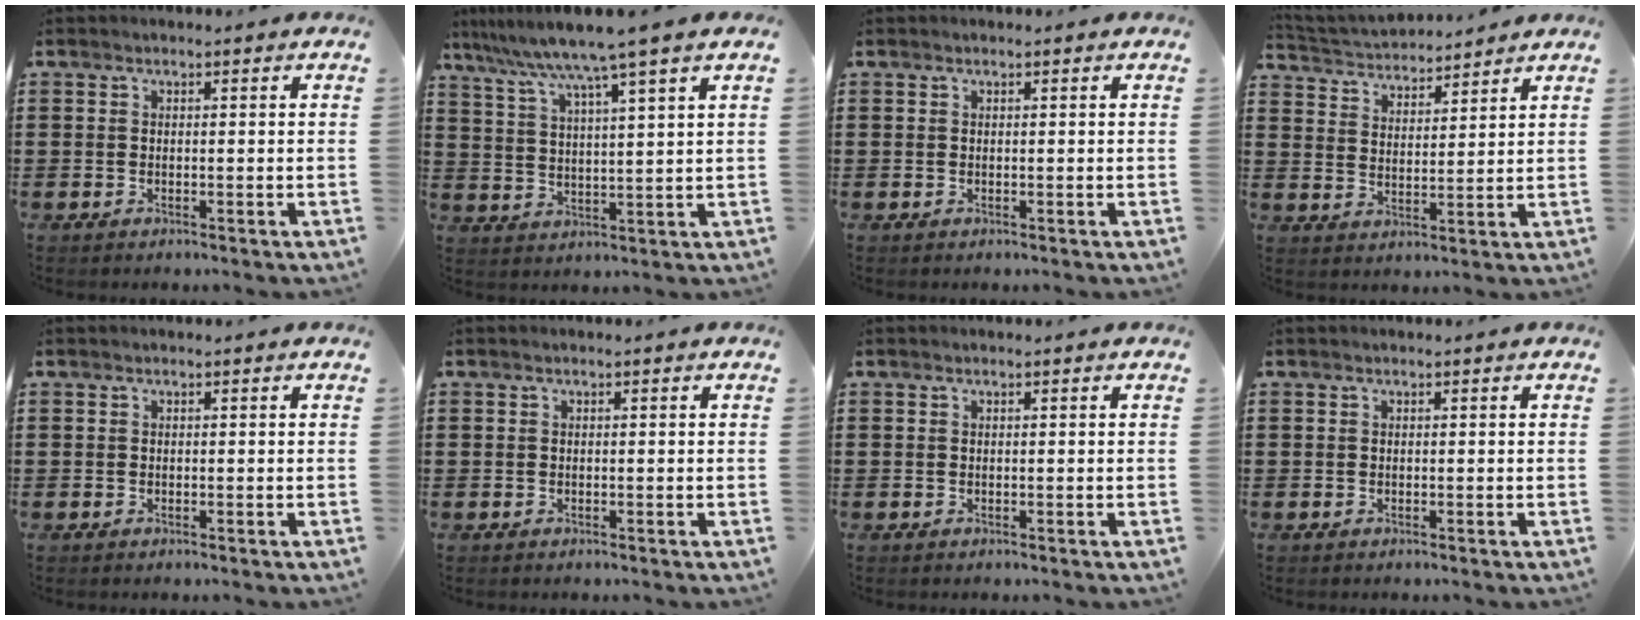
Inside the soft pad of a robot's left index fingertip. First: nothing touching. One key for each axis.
{"total": 6.8, "fx": 5.4, "fy": -1.1, "fz": 3.9, "tx": -0.096, "ty": -0.034, "tz": 0.086}
{"total": 0.0}
{"total": 3.6, "fx": 3.5, "fy": 0.5, "fz": -0.2, "tx": -0.016, "ty": -0.020, "tz": 0.060}
{"total": 0.0}
{"total": 0.0}
{"total": 0.0}
{"total": 0.0}